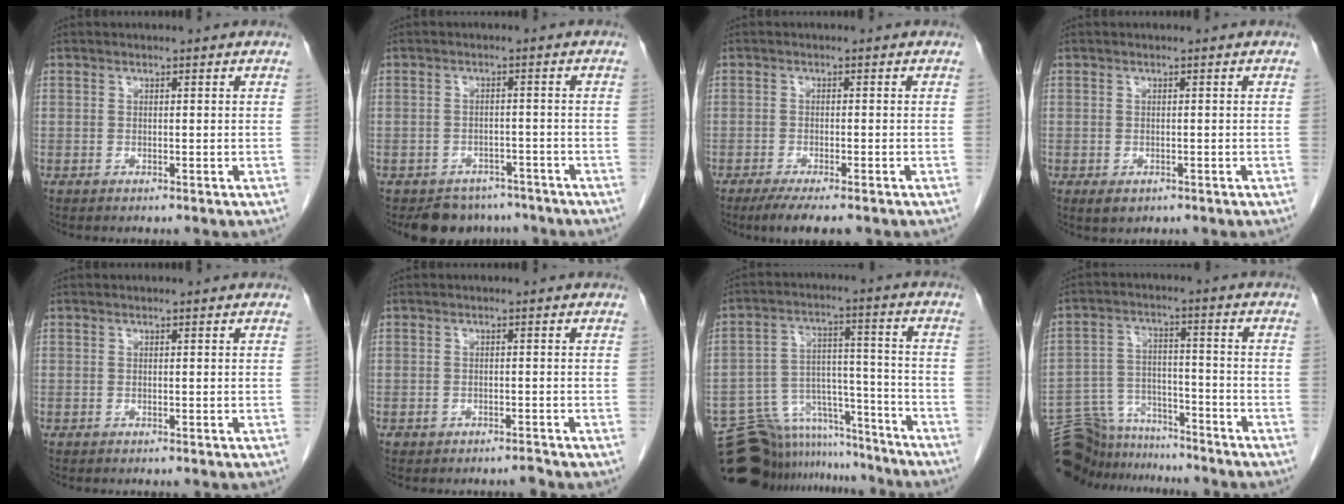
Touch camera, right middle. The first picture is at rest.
{"total": 6.0, "force": [-5.2, 3.0, 0.1], "torque": [0.011, 0.007, -0.071]}
{"total": 5.6, "force": [-4.2, 0.7, 3.7], "torque": [-0.057, -0.014, -0.064]}
{"total": 1.5, "force": [-0.7, 1.0, 0.8], "torque": [-0.012, 0.001, -0.001]}
{"total": 0.0}
{"total": 0.9, "force": [-0.8, 0.3, 0.3], "torque": [-0.001, 0.001, -0.013]}
{"total": 17.7, "force": [-16.3, 6.1, 3.0], "torque": [-0.055, 0.049, -0.240]}
{"total": 14.1, "force": [-13.1, 4.6, 2.4], "torque": [-0.054, 0.027, -0.210]}